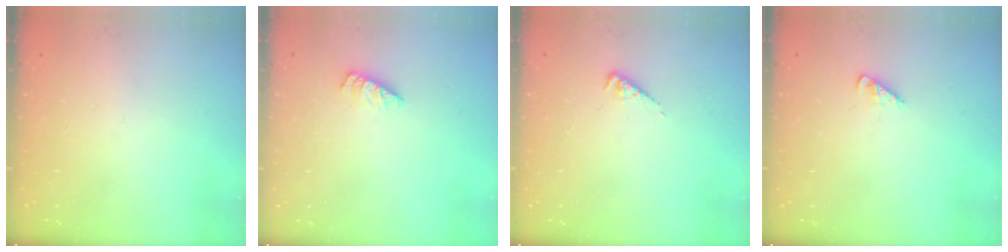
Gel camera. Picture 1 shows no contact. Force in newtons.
{"total": 1.1, "press": 1.1, "slide": 0.1}
{"total": 2.9, "press": 2.9, "slide": 0.6}
{"total": 1.6, "press": 1.6, "slide": 0.3}